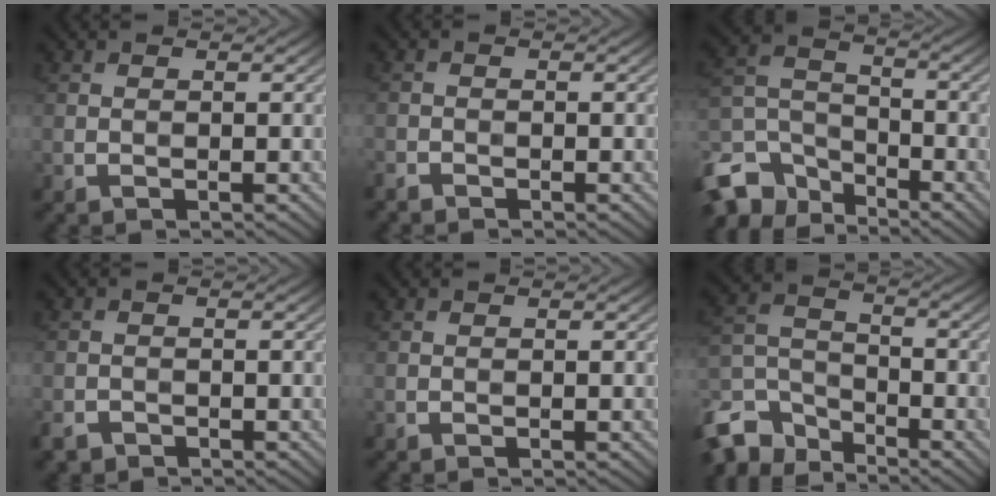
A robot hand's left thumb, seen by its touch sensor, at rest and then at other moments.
{"total": 1.5, "force": [-1.4, 0.5, 0.2], "torque": [-0.007, -0.005, -0.033]}
{"total": 10.6, "force": [-7.6, 5.8, 4.8], "torque": [-0.121, -0.014, -0.164]}
{"total": 1.9, "force": [-1.5, 1.0, 0.5], "torque": [-0.012, -0.006, -0.035]}
{"total": 0.0}
{"total": 9.6, "force": [-7.1, 4.9, 4.2], "torque": [-0.103, -0.013, -0.160]}